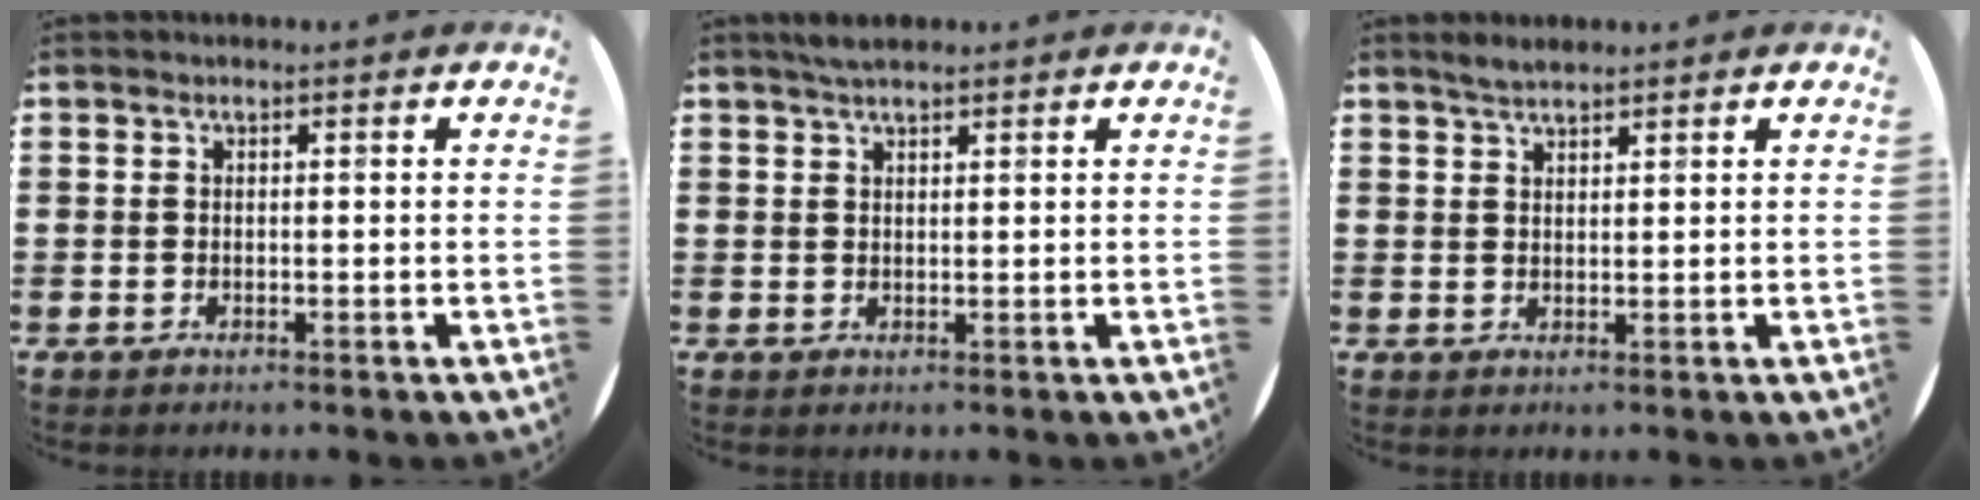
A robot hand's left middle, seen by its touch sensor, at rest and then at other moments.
{"total": 2.1, "force": [1.8, 0.4, 0.9], "torque": [-0.019, 0.004, 0.033]}
{"total": 2.2, "force": [2.1, 0.4, 0.6], "torque": [-0.014, 0.005, 0.039]}